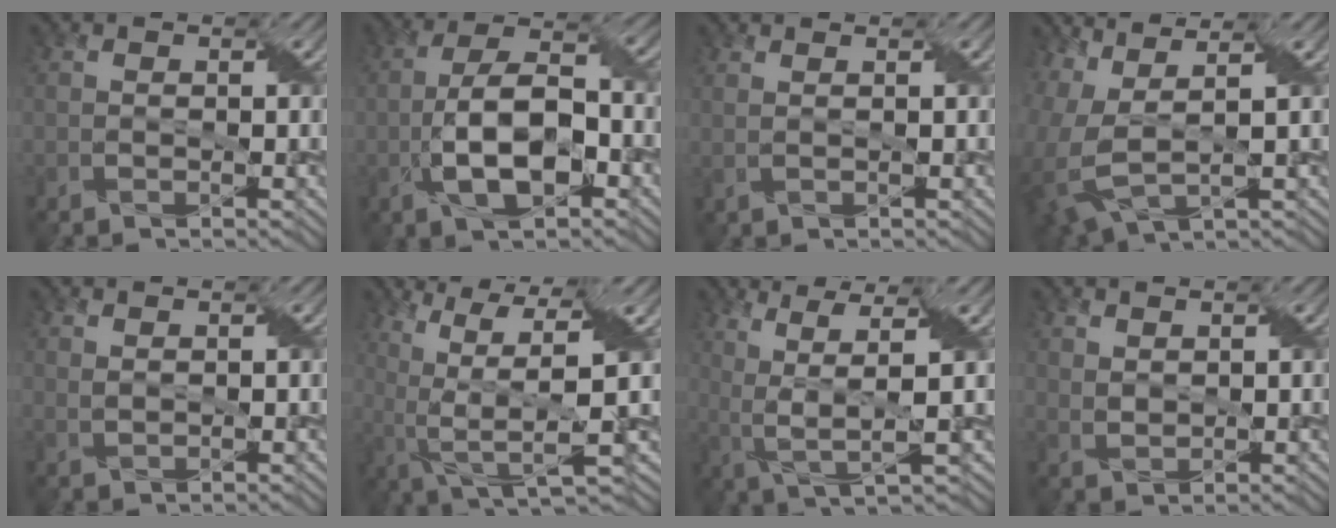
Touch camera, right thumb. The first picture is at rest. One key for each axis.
{"total": 10.2, "fx": -3.2, "fy": 4.7, "fz": 8.5, "tx": -0.162, "ty": 0.009, "tz": -0.059}
{"total": 1.3, "fx": 0.9, "fy": 0.3, "fz": 0.9, "tx": -0.018, "ty": -0.004, "tz": 0.007}
{"total": 10.0, "fx": 2.3, "fy": 4.6, "fz": 8.6, "tx": -0.217, "ty": -0.003, "tz": 0.065}
{"total": 0.9, "fx": 0.7, "fy": 0.3, "fz": 0.4, "tx": -0.017, "ty": 0.001, "tz": 0.018}
{"total": 9.3, "fx": 1.5, "fy": 2.5, "fz": 8.9, "tx": -0.193, "ty": 0.002, "tz": 0.038}
{"total": 6.3, "fx": 2.2, "fy": 1.1, "fz": 5.9, "tx": -0.132, "ty": 0.007, "tz": 0.050}
{"total": 1.7, "fx": 1.4, "fy": 0.8, "fz": 0.6, "tx": -0.019, "ty": 0.000, "tz": 0.033}